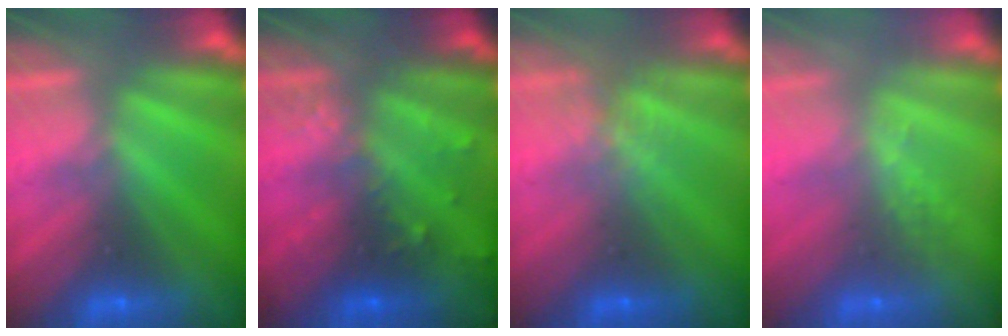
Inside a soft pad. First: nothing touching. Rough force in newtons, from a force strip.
{"total": 5.7}
{"total": 1.2}
{"total": 2.5}